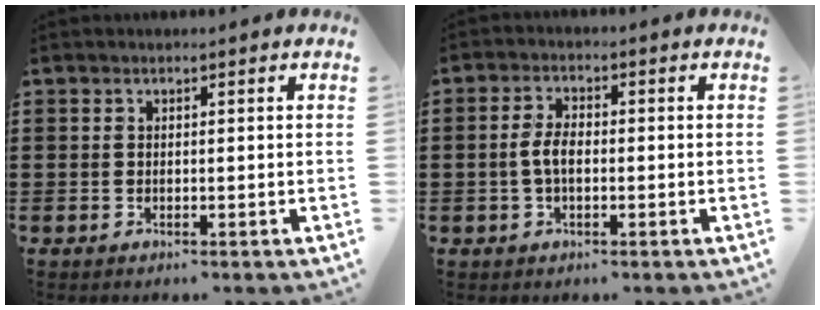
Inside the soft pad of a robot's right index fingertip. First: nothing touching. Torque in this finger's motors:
{"motor_torque": [0.97, 1.01, 0.39, 0.11]}